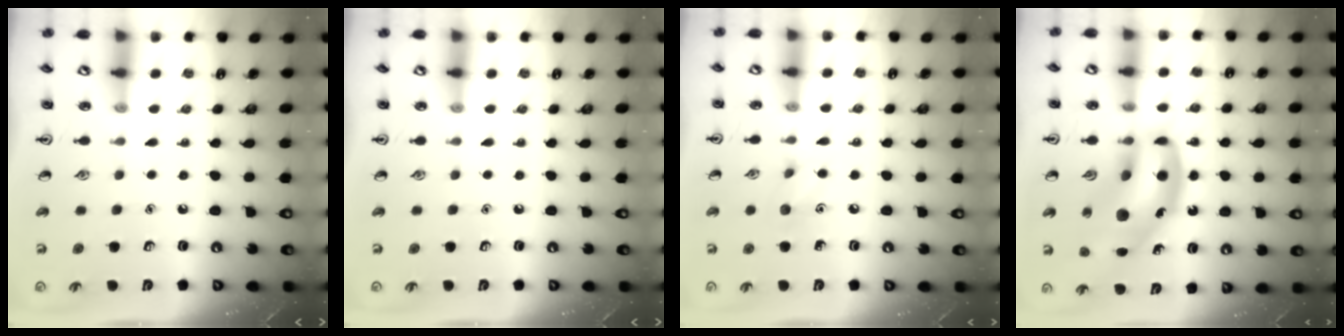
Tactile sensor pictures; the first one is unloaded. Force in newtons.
{"total": 0.0}
{"total": 5.2, "press": 5.0, "slide": 1.7}
{"total": 19.0, "press": 18.2, "slide": 5.3}